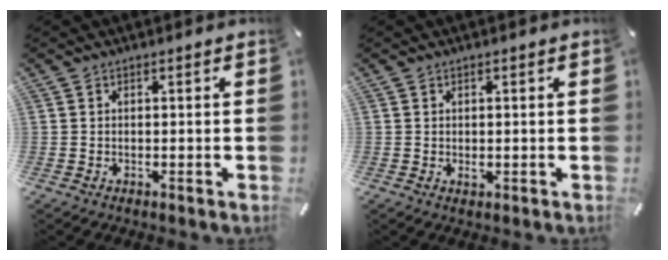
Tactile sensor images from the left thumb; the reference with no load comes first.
{"total": 0.9, "force": [0.1, 0.5, 0.8], "torque": [-0.015, 0.002, 0.000]}